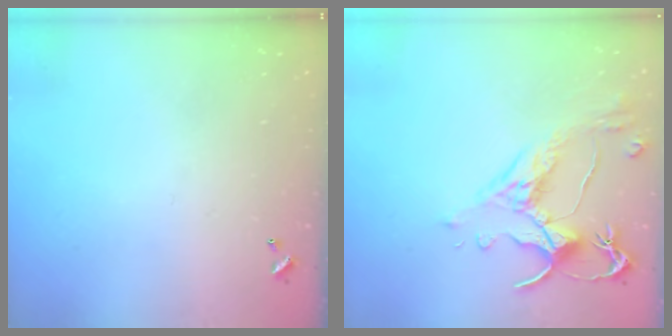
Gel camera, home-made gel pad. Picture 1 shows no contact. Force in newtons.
{"total": 2.6, "press": 2.2, "slide": 1.3}